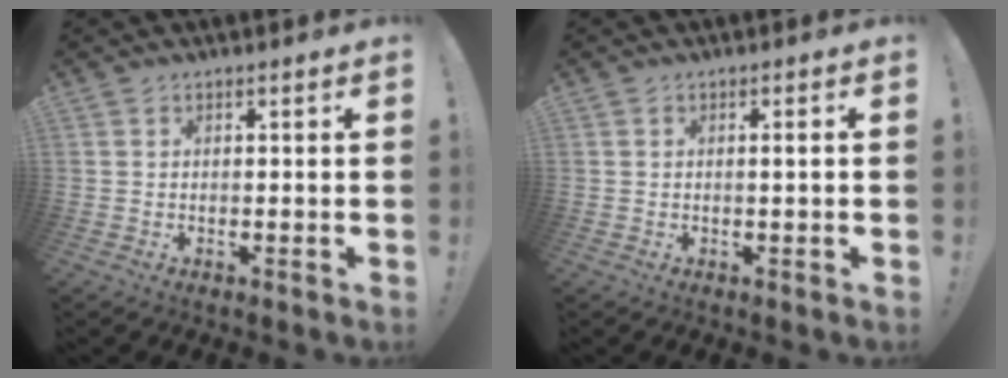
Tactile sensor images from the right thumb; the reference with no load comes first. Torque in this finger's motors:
{"motor_torque": [-0.28, -0.34, 0.14, 0.34, 0.03]}